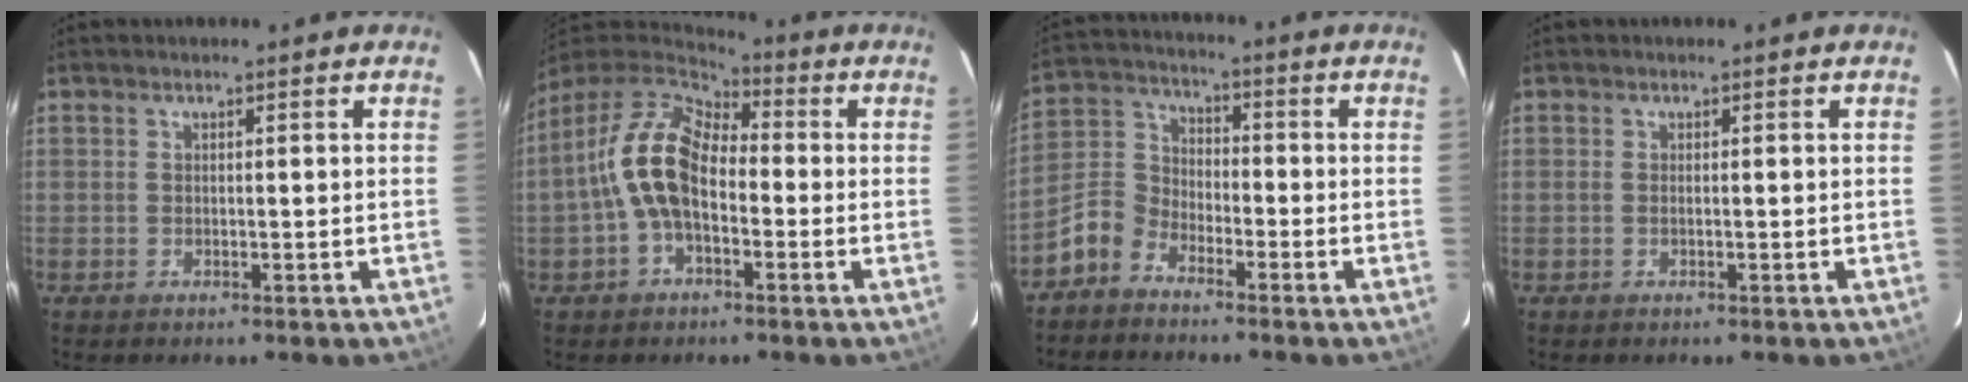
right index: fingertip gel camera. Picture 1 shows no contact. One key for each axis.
{"total": 12.9, "fx": -1.8, "fy": 7.7, "fz": 10.2, "tx": -0.202, "ty": 0.022, "tz": -0.038}
{"total": 7.1, "fx": -5.2, "fy": 4.2, "fz": 2.5, "tx": -0.067, "ty": 0.026, "tz": -0.119}
{"total": 0.0}